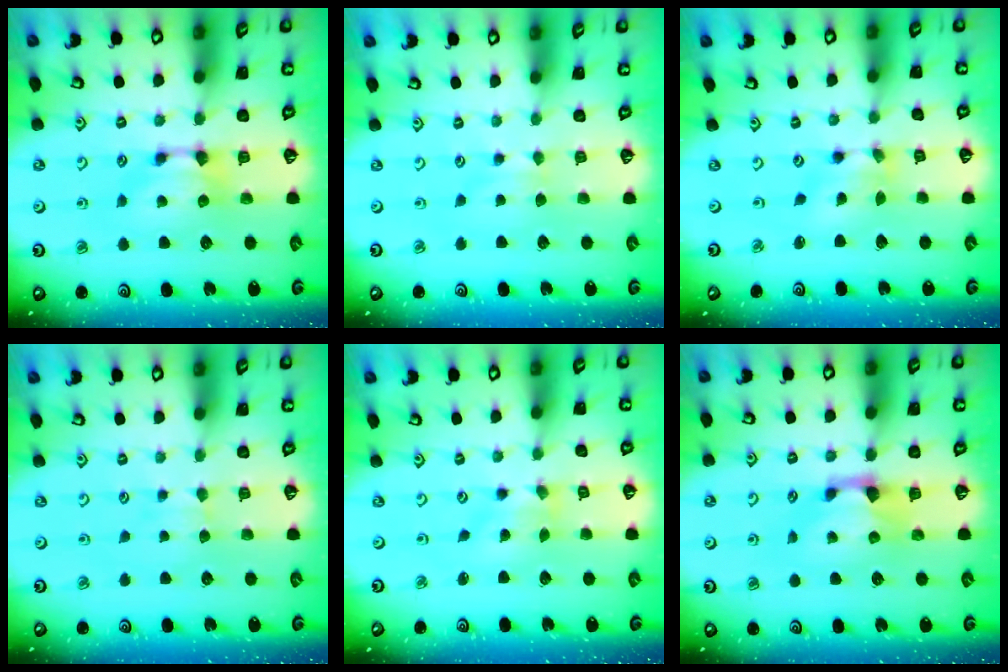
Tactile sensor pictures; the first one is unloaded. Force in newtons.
{"total": 2.1, "press": 2.0, "slide": 0.4}
{"total": 2.0, "press": 1.2, "slide": 1.5}
{"total": 2.3, "press": 2.3, "slide": 0.4}
{"total": 1.6, "press": 1.0, "slide": 1.3}
{"total": 1.1, "press": 0.1, "slide": 1.1}